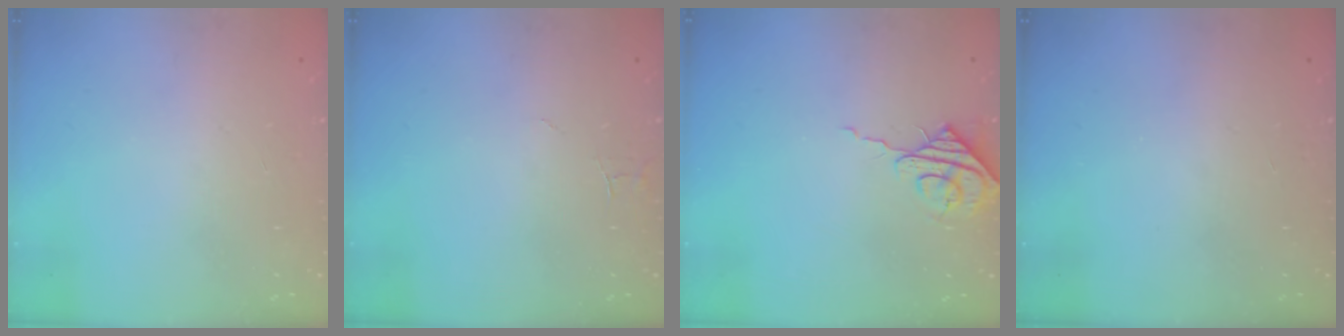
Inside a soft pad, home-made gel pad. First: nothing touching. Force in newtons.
{"total": 3.0, "press": 3.0, "slide": 0.2}
{"total": 7.4, "press": 7.4, "slide": 0.7}
{"total": 0.0}